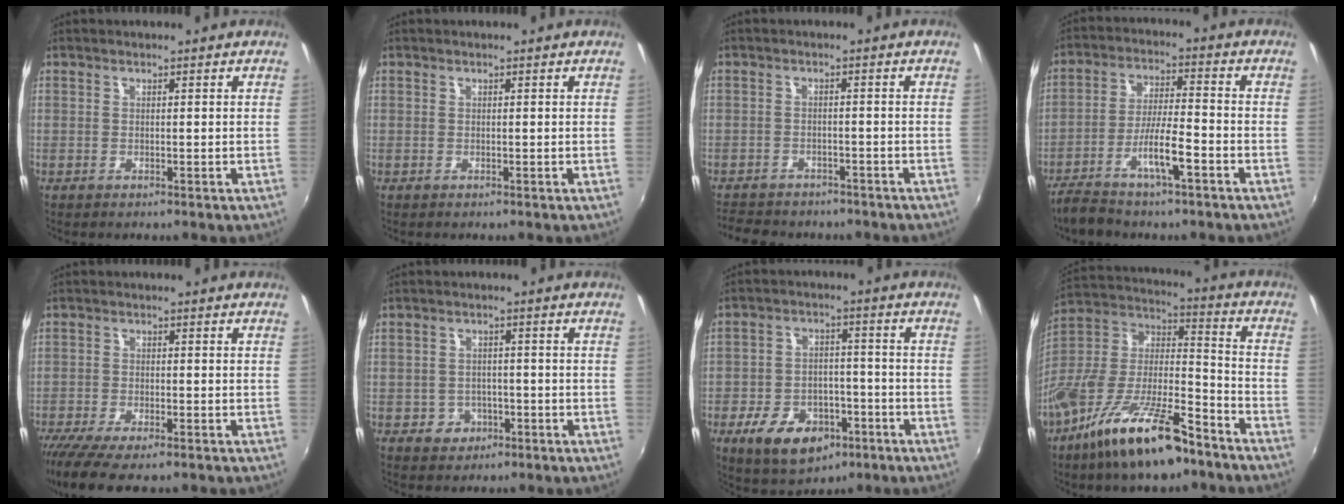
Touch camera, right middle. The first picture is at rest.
{"total": 0.0}
{"total": 9.5, "force": [-8.0, 3.9, 3.2], "torque": [-0.084, -0.011, -0.118]}
{"total": 9.0, "force": [-5.8, 1.7, 6.7], "torque": [-0.142, 0.003, -0.102]}
{"total": 9.4, "force": [-7.1, 2.4, 5.8], "torque": [-0.138, -0.042, -0.124]}
{"total": 4.3, "force": [-1.9, 3.8, 0.9], "torque": [-0.027, 0.008, -0.022]}
{"total": 12.2, "force": [-6.3, 7.5, 7.2], "torque": [-0.164, -0.004, -0.089]}
{"total": 21.6, "force": [-13.9, 6.9, 15.0], "torque": [-0.277, -0.015, -0.245]}